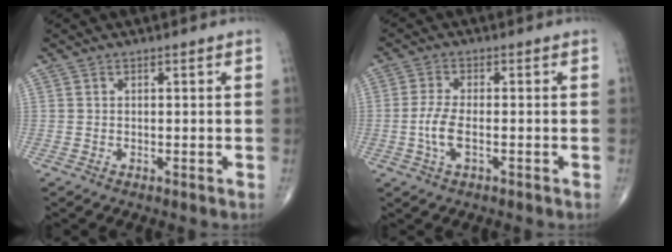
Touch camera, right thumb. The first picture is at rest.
{"total": 4.8, "force": [-1.2, 1.9, 4.3], "torque": [-0.098, 0.006, -0.025]}